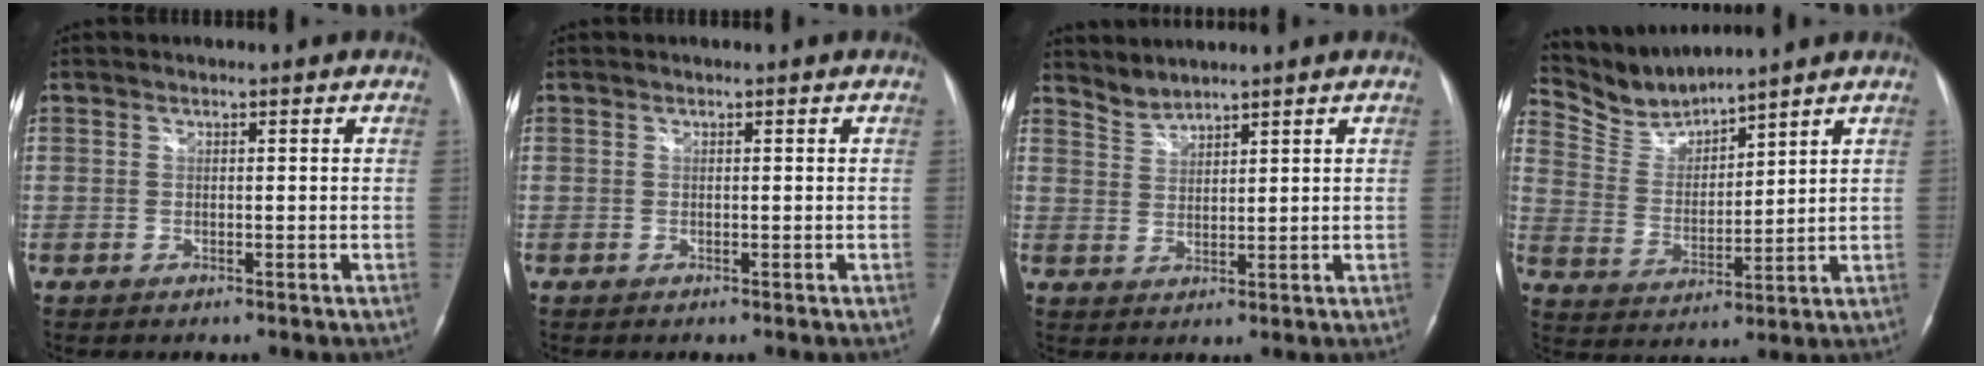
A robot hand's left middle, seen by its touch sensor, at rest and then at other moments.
{"total": 0.0}
{"total": 2.7, "force": [2.7, -0.1, -0.4], "torque": [0.005, 0.002, 0.060]}
{"total": 7.7, "force": [7.6, 0.0, 0.5], "torque": [-0.032, 0.006, 0.169]}